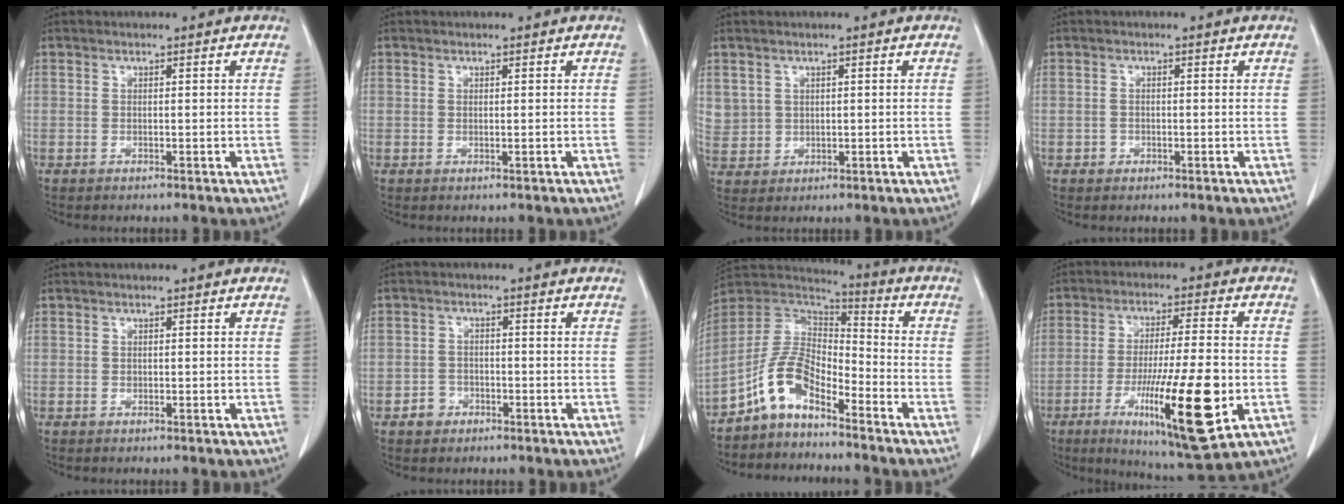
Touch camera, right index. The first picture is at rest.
{"total": 0.0}
{"total": 4.6, "force": [1.7, 4.2, 1.0], "torque": [-0.029, 0.009, 0.048]}
{"total": 1.0, "force": [-0.4, 1.0, 0.2], "torque": [0.001, 0.004, -0.007]}
{"total": 0.0}
{"total": 2.8, "force": [-1.4, 2.3, 0.7], "torque": [-0.006, 0.009, -0.023]}
{"total": 9.4, "force": [-6.1, 4.4, 5.7], "torque": [-0.123, 0.029, -0.126]}
{"total": 17.4, "force": [-5.4, 1.9, 16.5], "torque": [-0.277, -0.029, -0.080]}